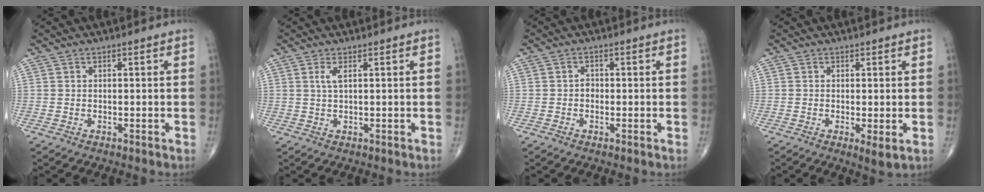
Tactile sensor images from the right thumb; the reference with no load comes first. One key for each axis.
{"total": 1.7, "fx": 0.7, "fy": 0.3, "fz": 1.5, "tx": -0.041, "ty": 0.002, "tz": 0.017}
{"total": 1.1, "fx": -0.3, "fy": 0.9, "fz": 0.6, "tx": 0.000, "ty": 0.005, "tz": -0.009}
{"total": 2.7, "fx": -0.4, "fy": 0.6, "fz": 2.6, "tx": -0.043, "ty": -0.012, "tz": -0.008}